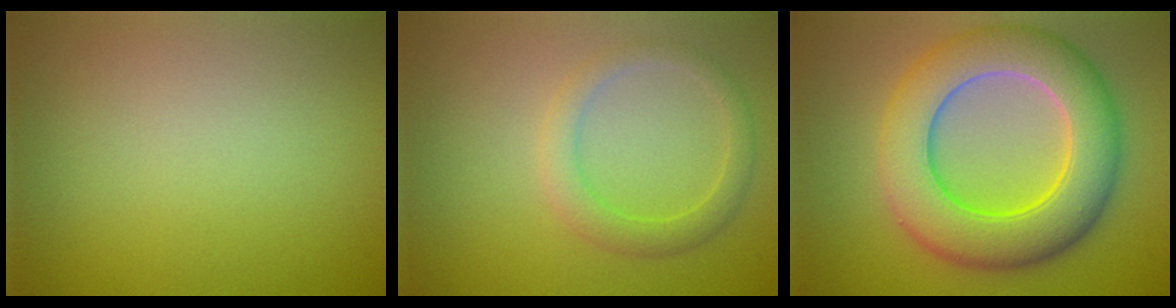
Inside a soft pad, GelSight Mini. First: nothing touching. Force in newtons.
{"total": 2.4, "press": 2.4, "slide": 0.1}
{"total": 10.0, "press": 10.0, "slide": 0.4}